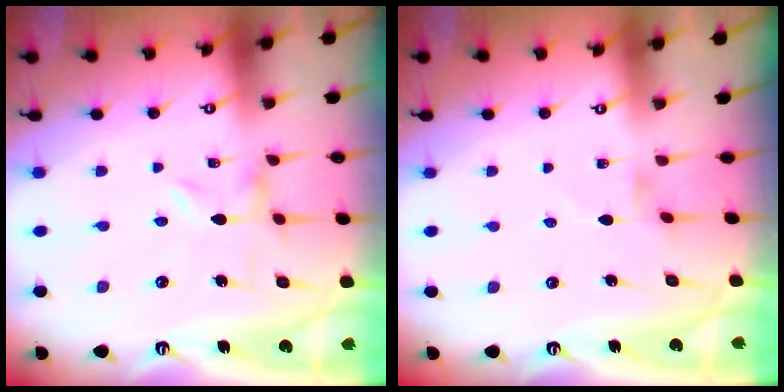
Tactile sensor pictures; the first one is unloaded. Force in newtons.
{"total": 1.4, "press": 1.4, "slide": 0.2}